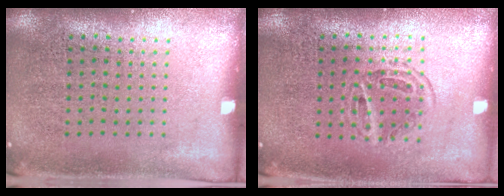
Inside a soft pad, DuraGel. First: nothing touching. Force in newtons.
{"total": 1.2, "press": 1.0, "slide": 0.7}